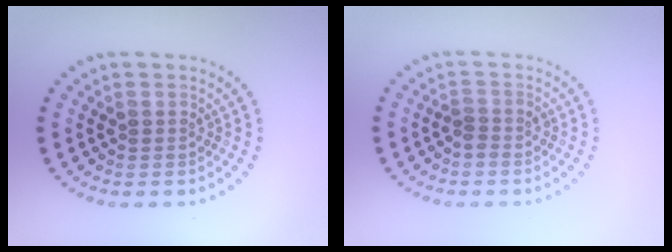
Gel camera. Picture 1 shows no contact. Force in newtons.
{"total": 1.1, "press": 0.9, "slide": 0.7}